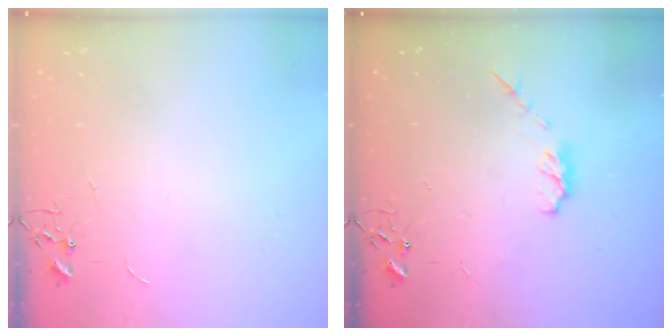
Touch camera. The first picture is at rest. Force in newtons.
{"total": 5.8, "press": 5.8, "slide": 0.4}